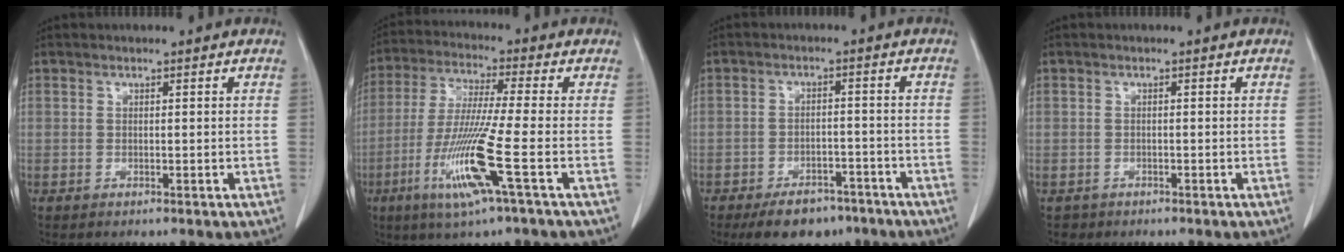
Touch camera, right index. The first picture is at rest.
{"total": 12.3, "force": [-4.5, -1.1, 11.3], "torque": [-0.233, -0.026, -0.094]}
{"total": 8.3, "force": [-6.2, 4.1, 3.6], "torque": [-0.053, 0.003, -0.094]}
{"total": 1.3, "force": [-0.7, 1.0, -0.3], "torque": [-0.005, 0.004, -0.011]}